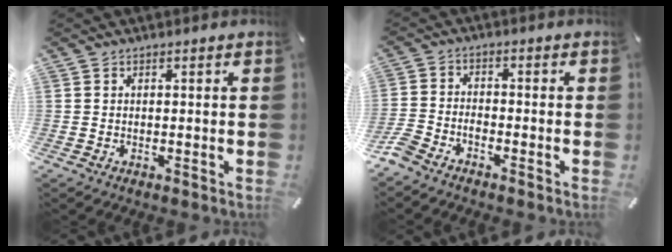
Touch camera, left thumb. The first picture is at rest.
{"total": 4.2, "force": [-3.6, 1.5, 1.6], "torque": [-0.058, 0.002, -0.076]}